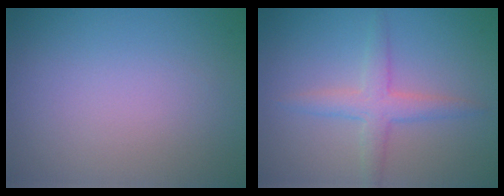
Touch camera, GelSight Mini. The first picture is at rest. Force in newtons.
{"total": 2.9, "press": 2.9, "slide": 0.1}